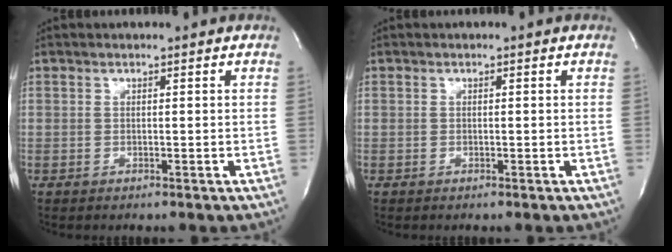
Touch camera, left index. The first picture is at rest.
{"total": 0.0}